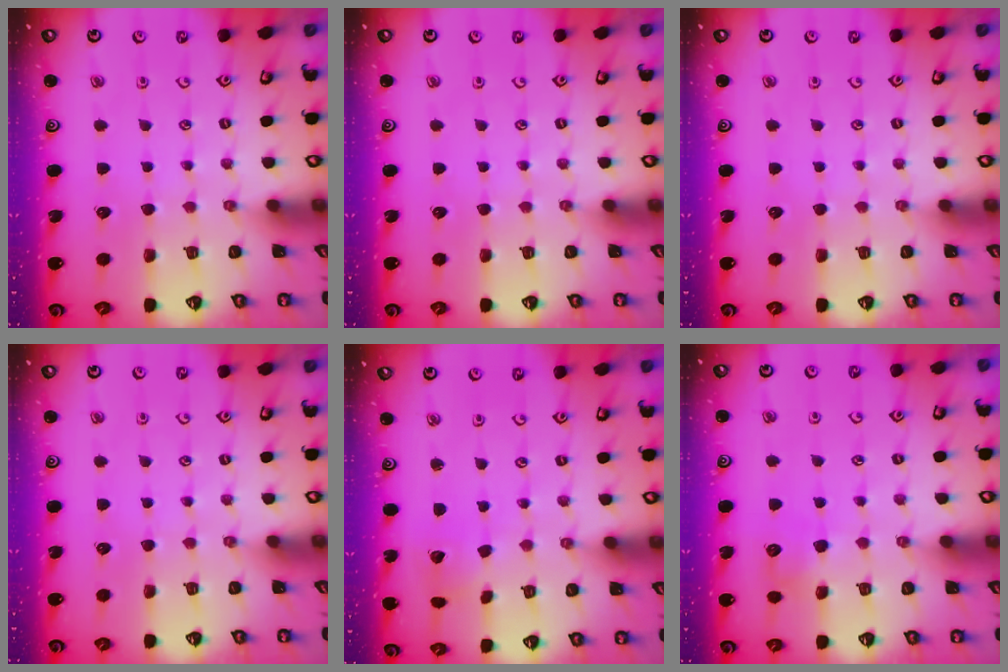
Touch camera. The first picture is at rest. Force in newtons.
{"total": 0.0}
{"total": 0.0}
{"total": 0.0}
{"total": 2.5, "press": 2.5, "slide": 0.3}
{"total": 6.2, "press": 6.2, "slide": 0.9}